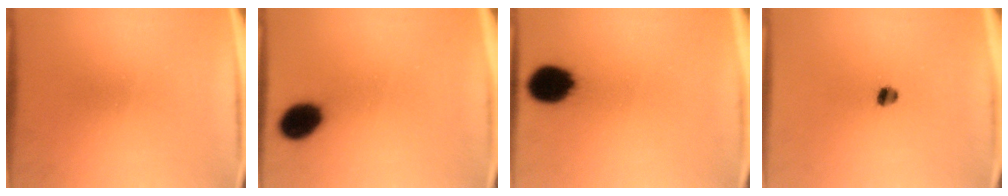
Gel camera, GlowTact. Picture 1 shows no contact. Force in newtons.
{"total": 8.1}
{"total": 10.4}
{"total": 2.3}